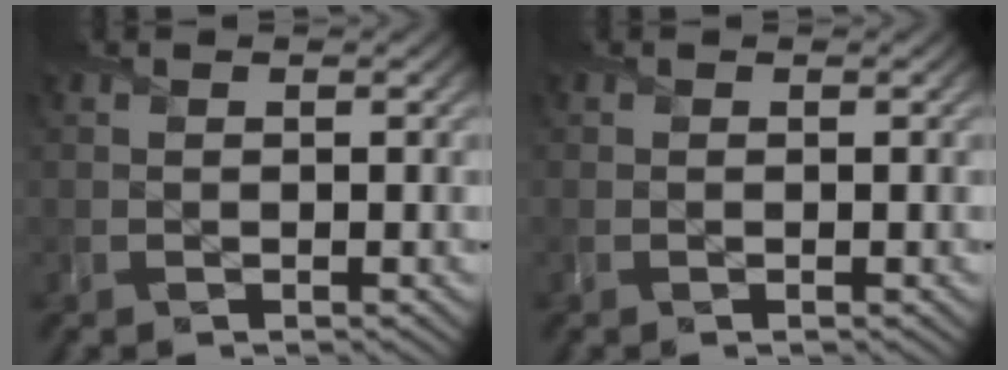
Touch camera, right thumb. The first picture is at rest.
{"total": 0.0}